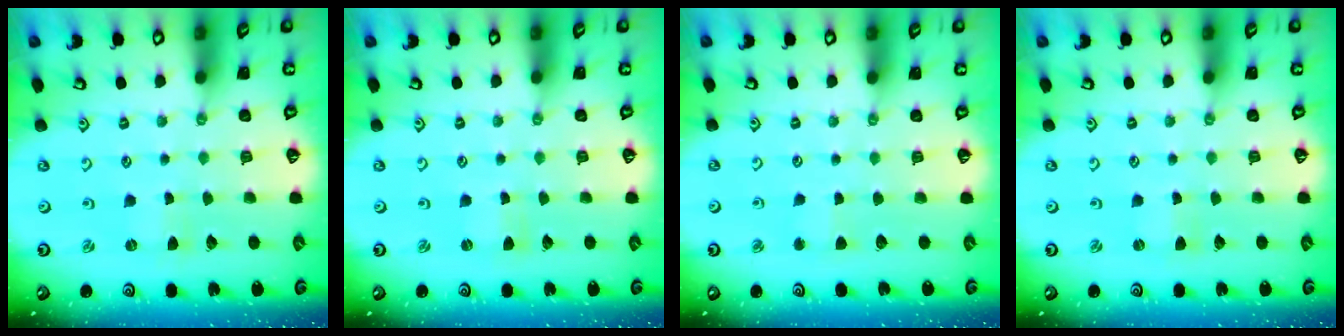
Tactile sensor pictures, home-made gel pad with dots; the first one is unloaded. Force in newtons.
{"total": 0.0}
{"total": 2.6, "press": 2.6, "slide": 0.2}
{"total": 0.0}